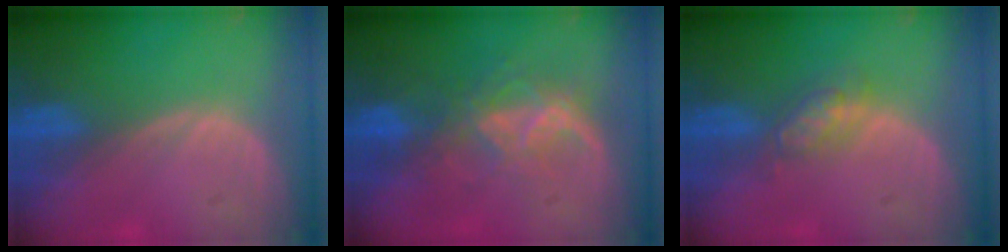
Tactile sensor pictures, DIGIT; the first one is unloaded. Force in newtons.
{"total": 6.8, "press": 6.2, "slide": 2.8}
{"total": 4.7, "press": 4.1, "slide": 2.2}